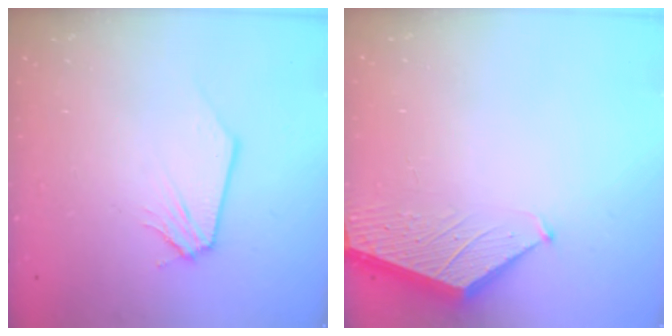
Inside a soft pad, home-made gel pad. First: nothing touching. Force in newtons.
{"total": 1.6, "press": 1.6, "slide": 0.2}